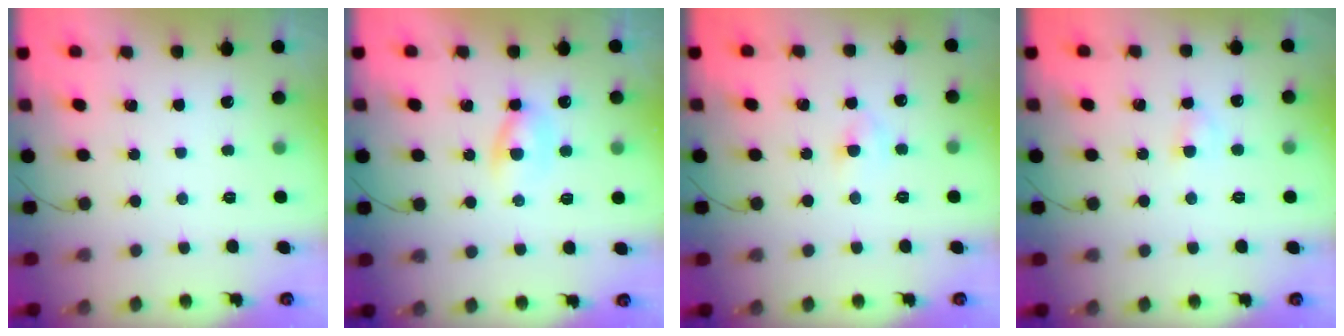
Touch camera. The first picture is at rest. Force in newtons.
{"total": 3.5, "press": 3.3, "slide": 1.1}
{"total": 4.2, "press": 4.0, "slide": 1.2}
{"total": 2.8, "press": 2.6, "slide": 1.1}